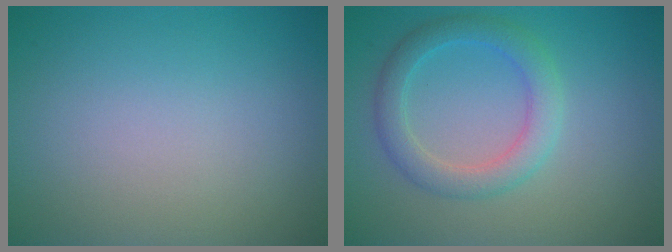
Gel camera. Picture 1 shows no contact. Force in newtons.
{"total": 2.2, "press": 2.2, "slide": 0.3}